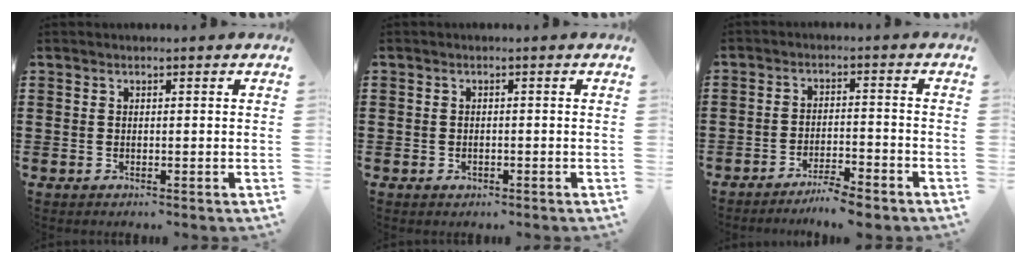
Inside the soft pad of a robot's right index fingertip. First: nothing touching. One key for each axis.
{"total": 0.8, "fx": -0.3, "fy": 0.7, "fz": 0.2, "tx": -0.004, "ty": 0.000, "tz": -0.008}
{"total": 4.4, "fx": -4.2, "fy": 0.0, "fz": 1.4, "tx": -0.026, "ty": 0.001, "tz": -0.083}